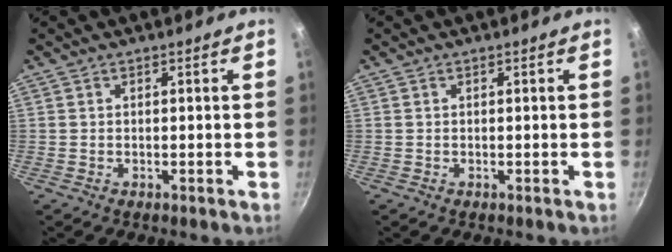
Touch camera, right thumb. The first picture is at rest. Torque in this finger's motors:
{"motor_torque": [-0.04, -0.02, 0.00, 0.00, 0.00]}